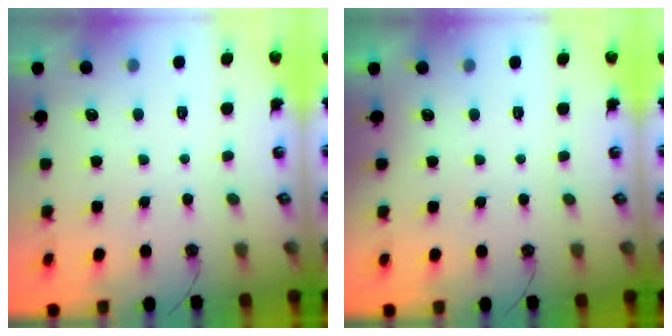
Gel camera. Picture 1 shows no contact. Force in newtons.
{"total": 0.0}